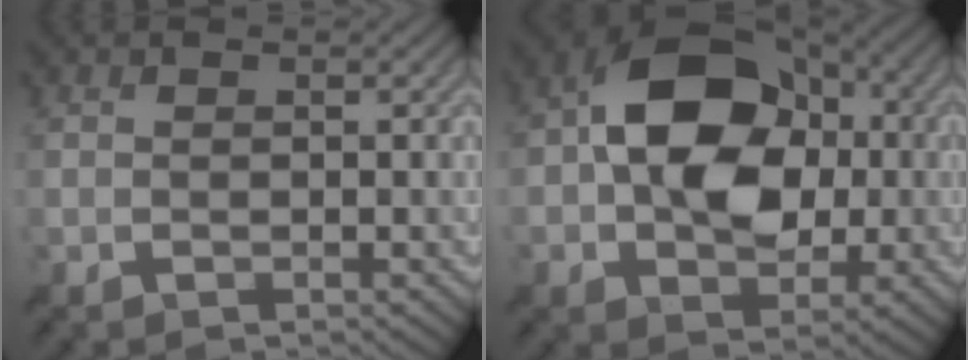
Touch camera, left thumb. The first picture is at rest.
{"total": 14.4, "force": [0.3, 9.4, 10.9], "torque": [-0.183, 0.024, -0.011]}